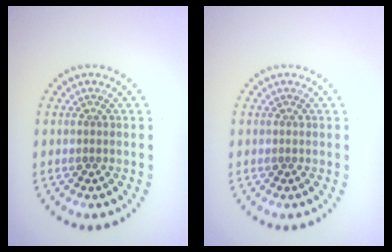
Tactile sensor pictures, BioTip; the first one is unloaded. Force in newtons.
{"total": 0.0}